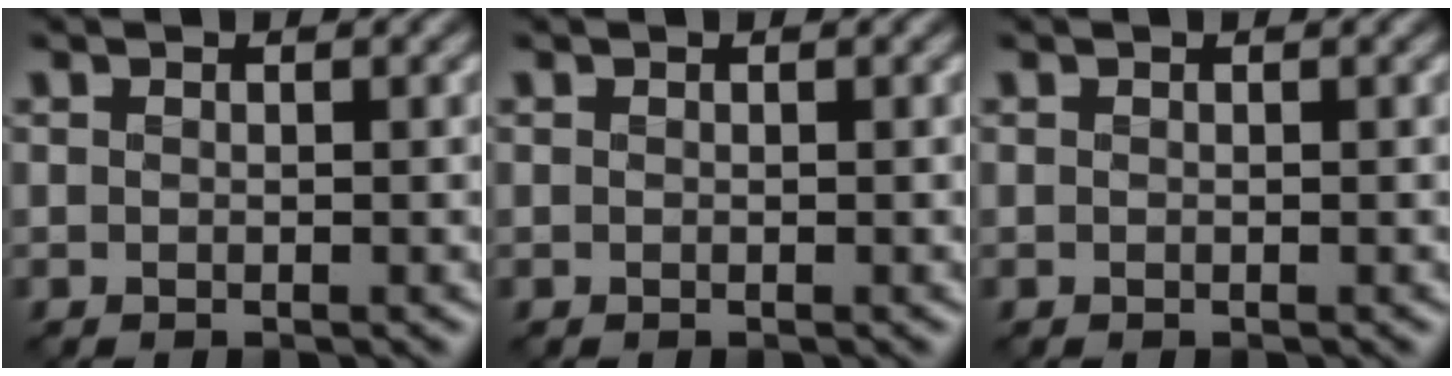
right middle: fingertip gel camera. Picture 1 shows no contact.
{"total": 0.0}
{"total": 0.0}